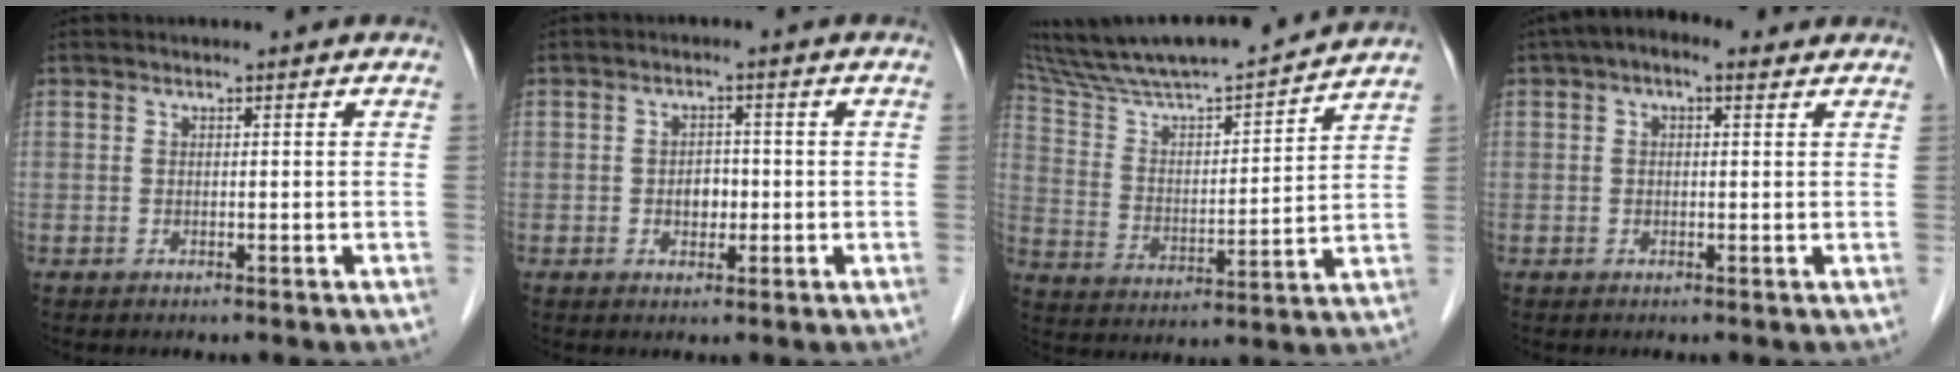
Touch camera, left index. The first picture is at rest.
{"total": 2.8, "force": [-0.5, 2.0, 1.9], "torque": [-0.028, 0.007, -0.005]}
{"total": 20.2, "force": [18.6, 0.7, 7.8], "torque": [-0.144, 0.007, 0.309]}
{"total": 4.5, "force": [2.5, 2.1, 3.1], "torque": [-0.059, 0.034, 0.034]}